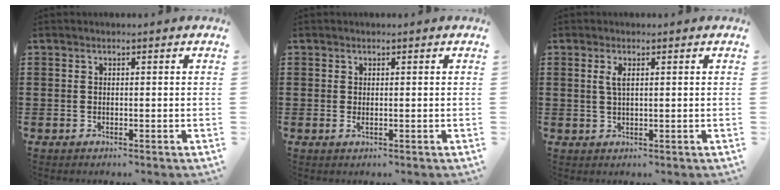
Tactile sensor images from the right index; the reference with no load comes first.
{"total": 0.5, "force": [0.0, 0.1, 0.5], "torque": [-0.010, -0.002, 0.001]}
{"total": 2.0, "force": [0.7, 0.6, 1.8], "torque": [-0.038, 0.003, 0.011]}